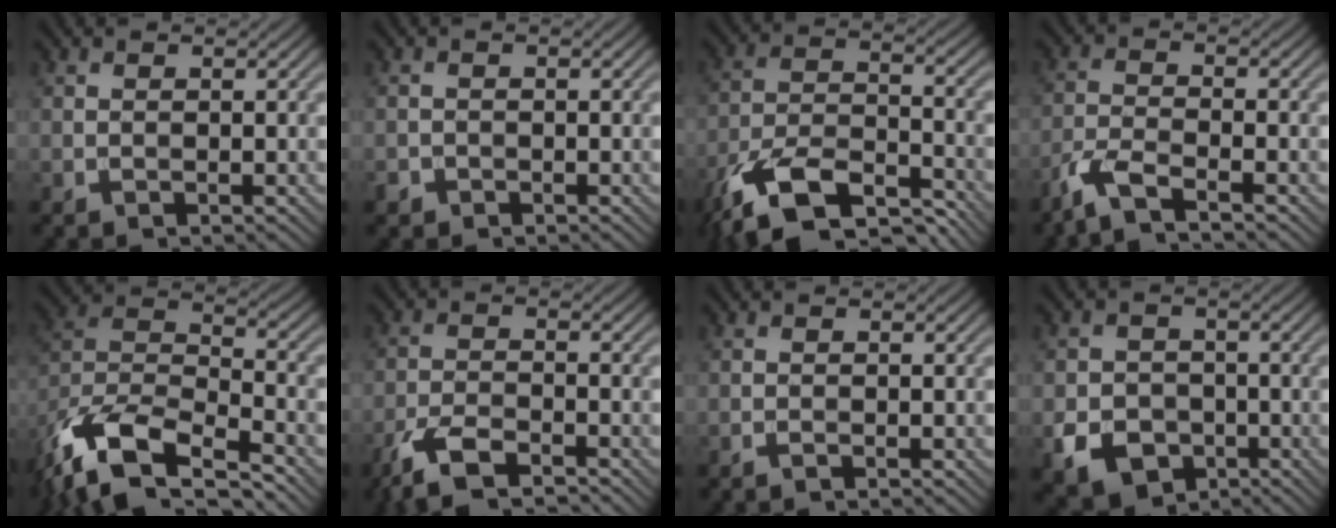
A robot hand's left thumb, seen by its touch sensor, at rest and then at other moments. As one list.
[{"total": 1.3, "force": [-0.9, 0.9, 0.1], "torque": [-0.002, -0.004, -0.020]}, {"total": 13.2, "force": [-9.9, 4.8, 7.3], "torque": [-0.152, -0.012, -0.185]}, {"total": 4.8, "force": [-3.7, 0.9, 3.0], "torque": [-0.062, -0.006, -0.089]}, {"total": 15.3, "force": [-10.9, 5.9, 9.0], "torque": [-0.214, -0.018, -0.192]}, {"total": 6.2, "force": [-4.6, 1.8, 3.7], "torque": [-0.077, -0.005, -0.094]}, {"total": 0.6, "force": [-0.5, 0.0, 0.3], "torque": [-0.006, 0.000, -0.011]}, {"total": 6.3, "force": [-2.9, 5.0, 2.6], "torque": [-0.054, -0.016, -0.054]}]